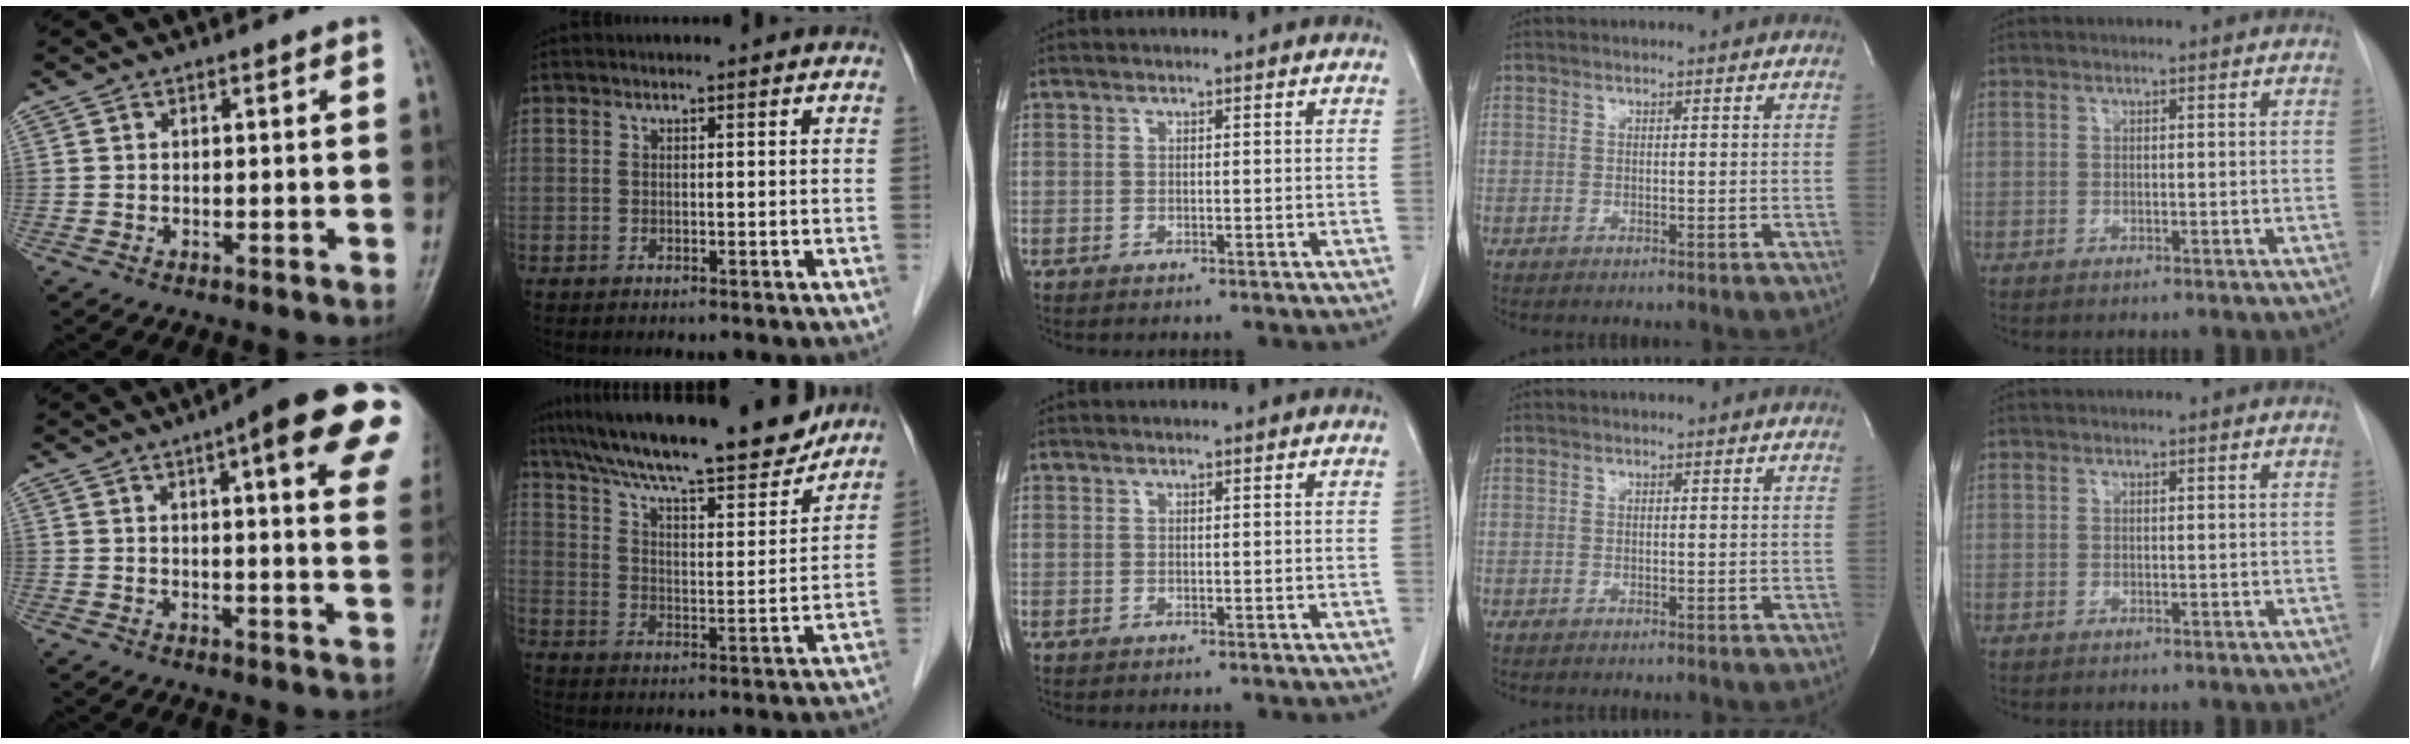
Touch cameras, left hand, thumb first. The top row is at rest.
{"thumb": {"total": 19.2, "force": [8.9, 3.9, 16.5], "torque": [-0.197, -0.016, 0.102]}, "index": {"total": 21.6, "force": [18.4, 3.6, 10.8], "torque": [-0.179, 0.002, 0.268]}}